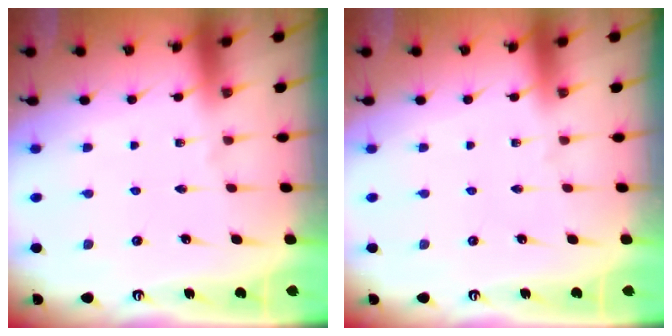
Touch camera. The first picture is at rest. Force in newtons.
{"total": 0.0}